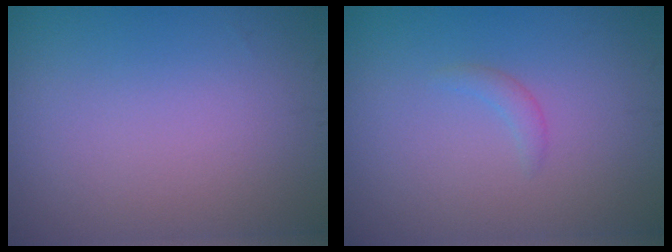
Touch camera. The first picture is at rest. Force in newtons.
{"total": 0.9, "press": 0.9, "slide": 0.1}